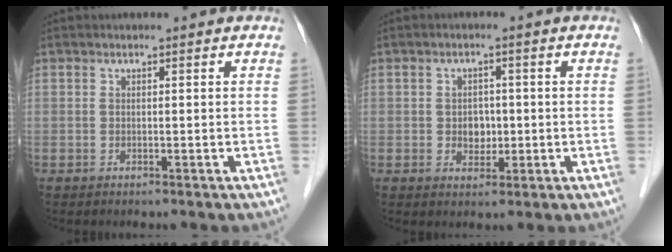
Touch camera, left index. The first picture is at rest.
{"total": 3.1, "force": [-0.2, 2.4, 1.9], "torque": [-0.027, 0.008, 0.002]}